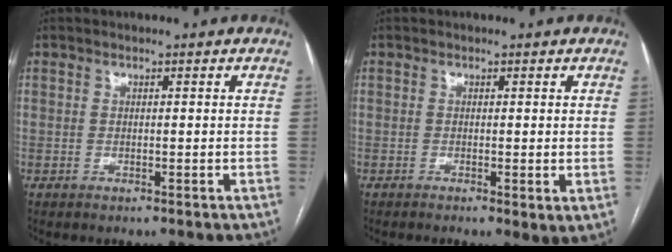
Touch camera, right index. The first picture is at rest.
{"total": 2.5, "force": [-0.5, 0.6, 2.3], "torque": [-0.033, -0.009, -0.008]}